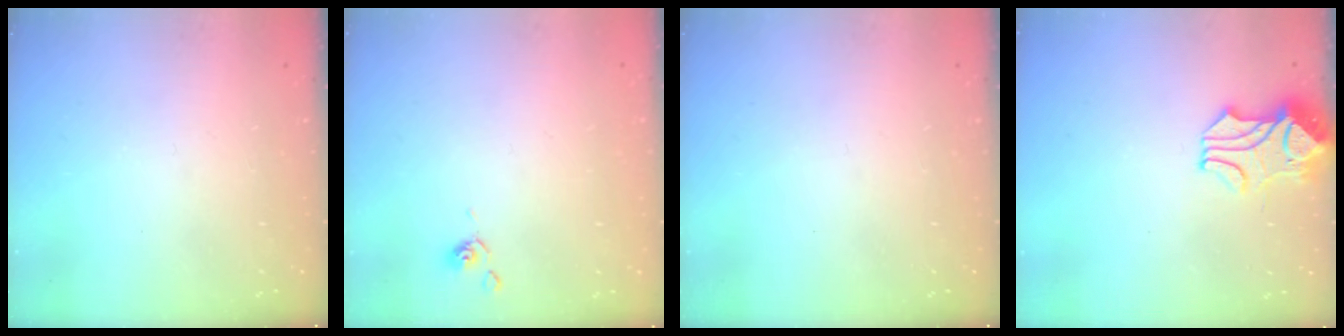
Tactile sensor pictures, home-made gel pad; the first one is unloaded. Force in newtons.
{"total": 2.6, "press": 2.6, "slide": 0.4}
{"total": 0.0}
{"total": 2.5, "press": 2.2, "slide": 1.2}